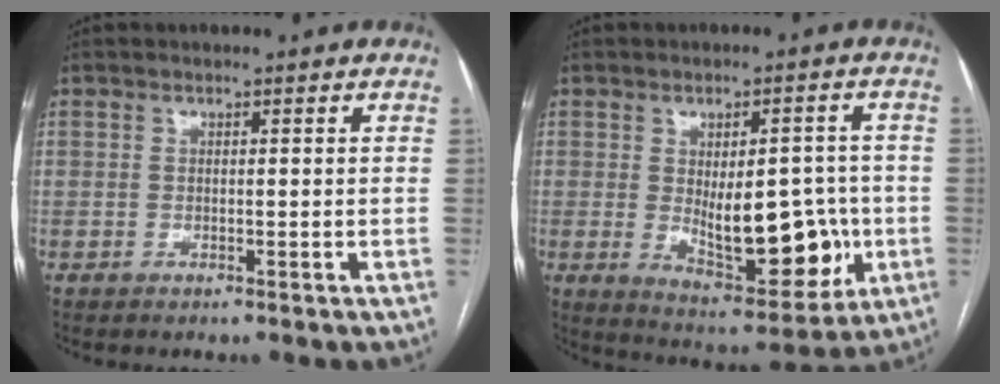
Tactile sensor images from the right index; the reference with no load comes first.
{"total": 13.5, "force": [-1.4, 5.5, 12.2], "torque": [-0.175, -0.006, -0.003]}